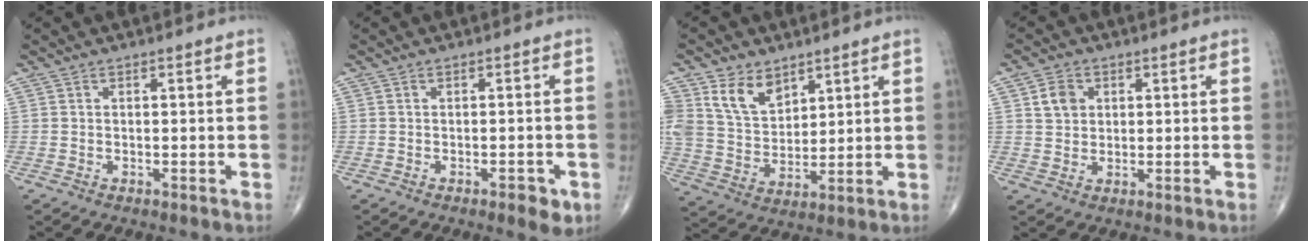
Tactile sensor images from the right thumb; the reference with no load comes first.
{"total": 3.2, "force": [-1.5, 1.3, 2.5], "torque": [-0.027, 0.000, -0.017]}
{"total": 9.7, "force": [5.6, 6.3, 4.7], "torque": [-0.066, -0.034, 0.117]}
{"total": 4.4, "force": [1.4, 3.6, 2.1], "torque": [-0.021, -0.004, 0.025]}